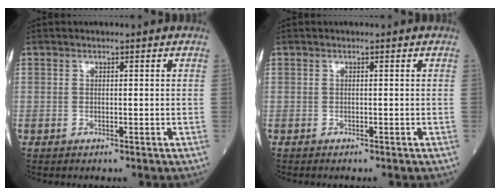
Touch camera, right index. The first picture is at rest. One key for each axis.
{"total": 0.0}